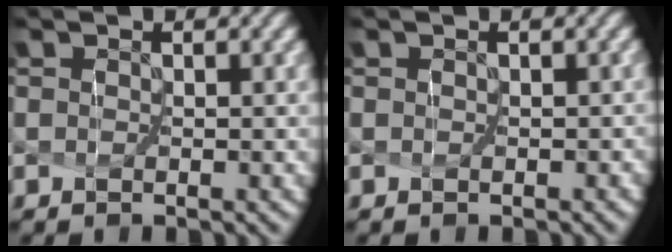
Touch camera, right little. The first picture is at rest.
{"total": 0.7, "force": [-0.2, 0.5, 0.3], "torque": [0.001, 0.001, -0.005]}